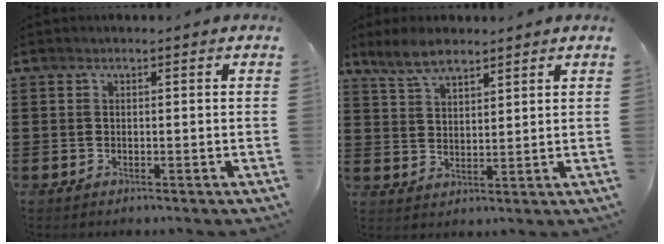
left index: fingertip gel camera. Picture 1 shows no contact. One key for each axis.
{"total": 5.2, "fx": 4.4, "fy": 1.9, "fz": 2.0, "tx": -0.053, "ty": -0.001, "tz": 0.082}